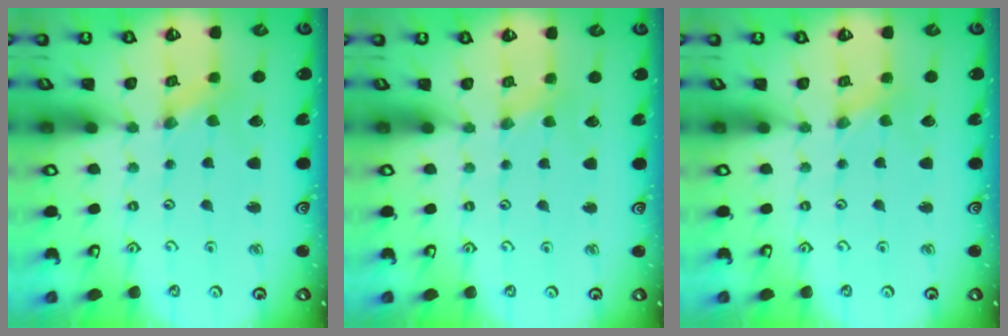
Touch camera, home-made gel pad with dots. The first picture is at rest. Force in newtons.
{"total": 1.3, "press": 1.3, "slide": 0.1}
{"total": 0.0}